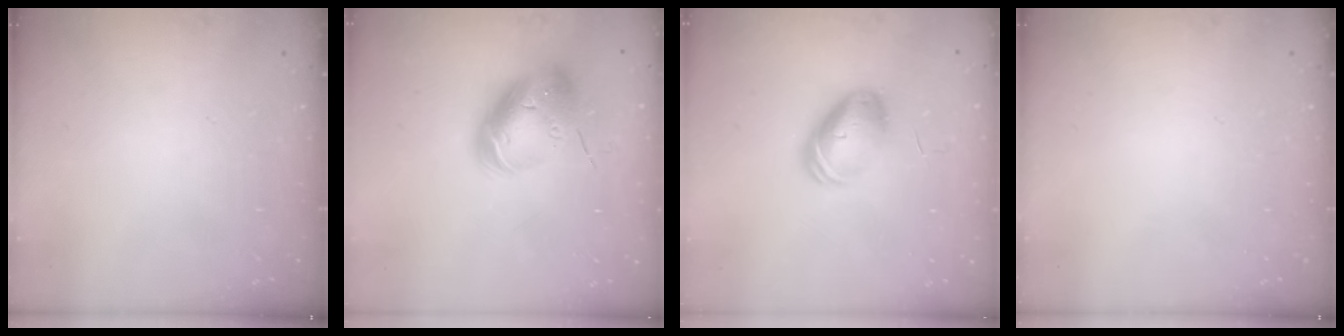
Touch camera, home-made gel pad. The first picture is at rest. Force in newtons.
{"total": 16.0, "press": 15.8, "slide": 2.6}
{"total": 9.2, "press": 9.1, "slide": 1.5}
{"total": 0.0}